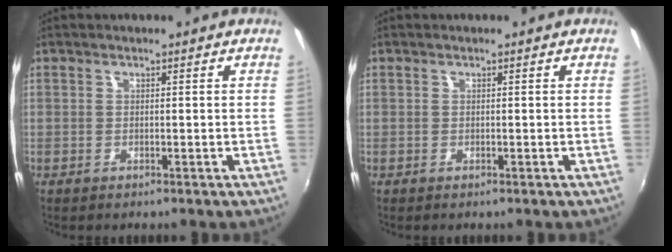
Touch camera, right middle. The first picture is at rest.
{"total": 0.0}